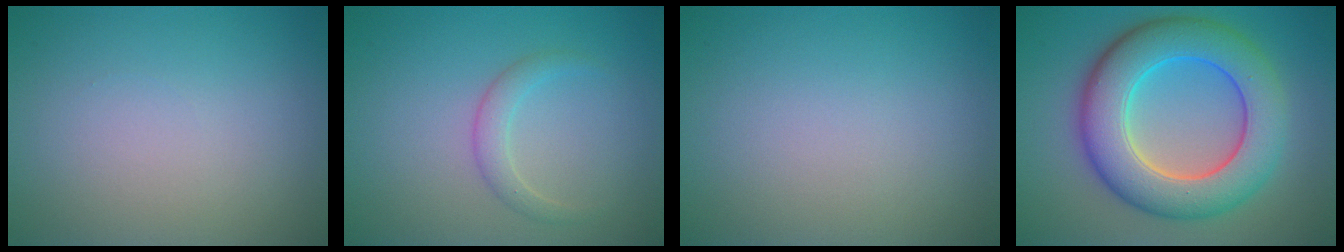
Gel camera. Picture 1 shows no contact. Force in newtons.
{"total": 1.7, "press": 1.7, "slide": 0.1}
{"total": 0.0}
{"total": 9.8, "press": 9.8, "slide": 0.1}